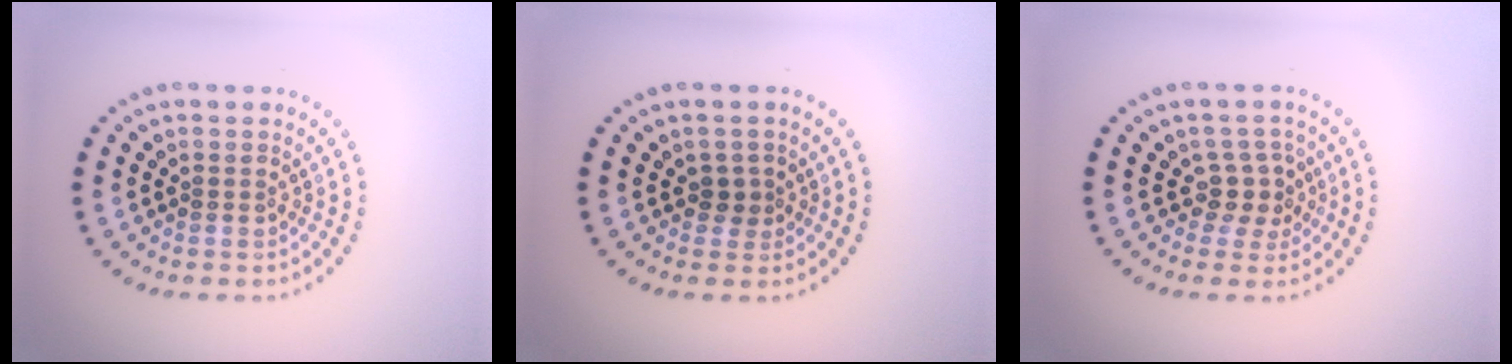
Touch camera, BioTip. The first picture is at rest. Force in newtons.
{"total": 1.2, "press": 1.0, "slide": 0.8}
{"total": 2.2, "press": 1.7, "slide": 1.4}